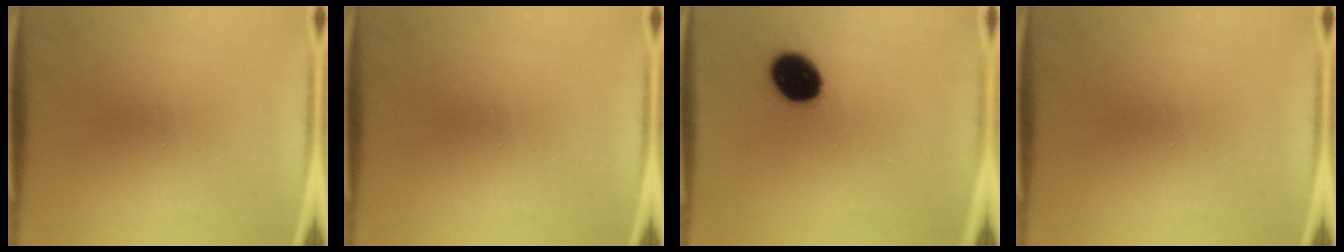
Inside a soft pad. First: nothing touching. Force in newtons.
{"total": 0.0}
{"total": 11.5}
{"total": 0.0}